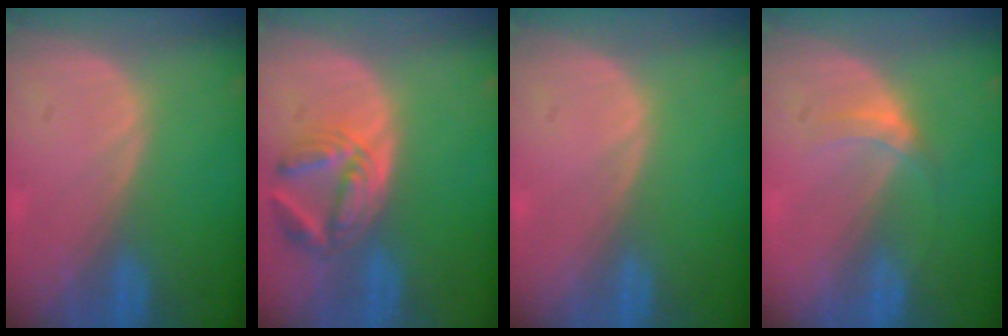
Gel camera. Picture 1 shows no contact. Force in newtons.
{"total": 6.1, "press": 6.1, "slide": 0.2}
{"total": 0.0}
{"total": 2.9, "press": 2.5, "slide": 1.5}